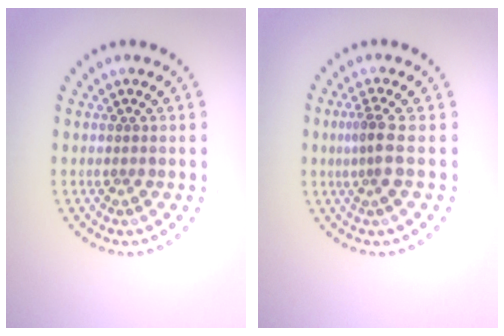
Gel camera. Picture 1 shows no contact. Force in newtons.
{"total": 2.3, "press": 1.8, "slide": 1.5}